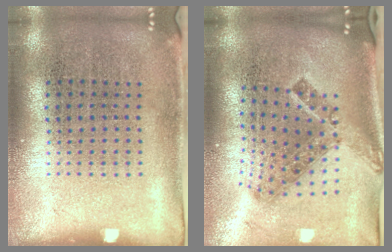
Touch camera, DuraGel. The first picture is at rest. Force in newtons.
{"total": 1.7, "press": 1.2, "slide": 1.1}